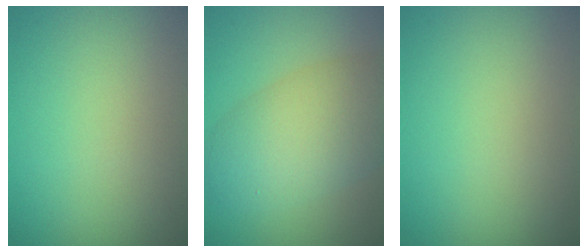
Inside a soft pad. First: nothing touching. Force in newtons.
{"total": 7.5, "press": 7.5, "slide": 0.3}
{"total": 0.0}